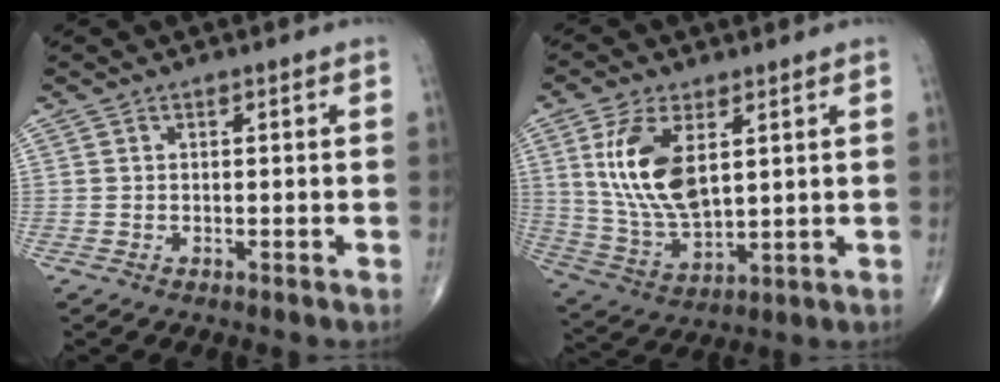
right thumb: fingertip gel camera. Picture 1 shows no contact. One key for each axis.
{"total": 13.9, "fx": 4.1, "fy": 6.9, "fz": 11.3, "tx": -0.223, "ty": -0.019, "tz": 0.091}